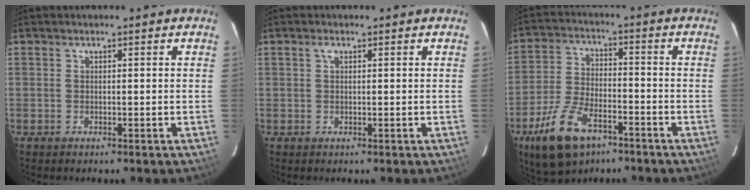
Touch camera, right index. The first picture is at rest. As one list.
[{"total": 0.9, "force": [0.4, 0.1, 0.8], "torque": [-0.017, 0.004, 0.007]}, {"total": 13.8, "force": [-8.2, 6.6, 8.8], "torque": [-0.194, -0.014, -0.150]}]